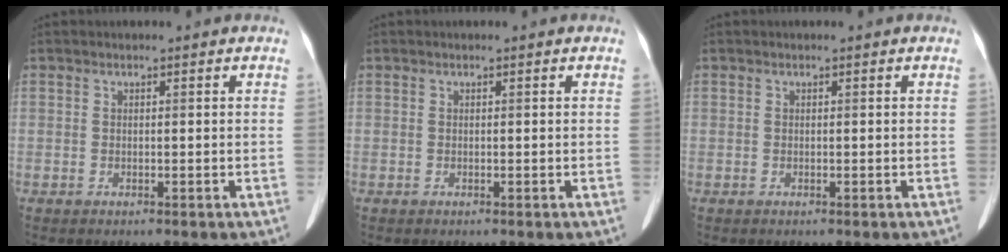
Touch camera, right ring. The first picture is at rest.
{"total": 0.0}
{"total": 0.0}